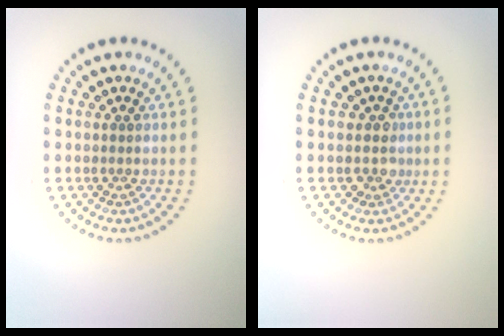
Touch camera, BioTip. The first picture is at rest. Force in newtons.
{"total": 1.7, "press": 1.5, "slide": 0.8}